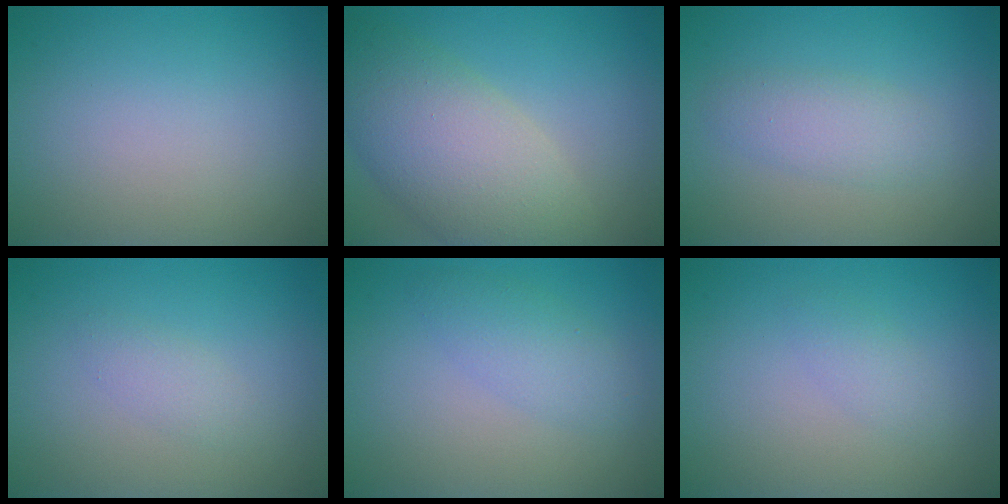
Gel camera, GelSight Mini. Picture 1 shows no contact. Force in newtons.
{"total": 8.0, "press": 8.0, "slide": 0.6}
{"total": 2.5, "press": 2.5, "slide": 0.1}
{"total": 1.3, "press": 1.3, "slide": 0.1}
{"total": 2.5, "press": 2.5, "slide": 0.1}
{"total": 1.3, "press": 1.3, "slide": 0.0}